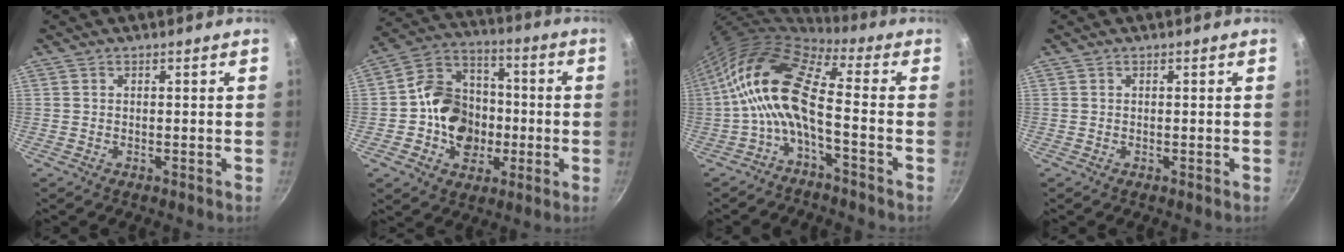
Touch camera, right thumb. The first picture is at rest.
{"total": 15.3, "force": [-2.0, 12.8, 8.1], "torque": [-0.104, 0.033, -0.045]}
{"total": 13.6, "force": [-1.9, 5.1, 12.5], "torque": [-0.248, 0.037, -0.051]}
{"total": 0.0}